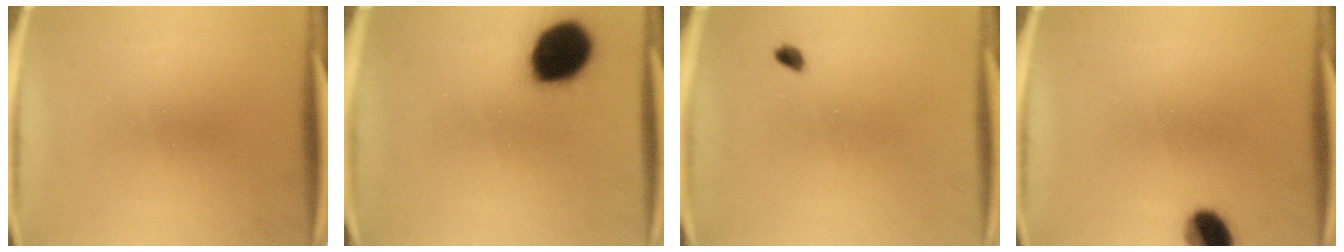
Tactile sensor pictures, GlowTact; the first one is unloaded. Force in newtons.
{"total": 16.3}
{"total": 1.4}
{"total": 7.0}